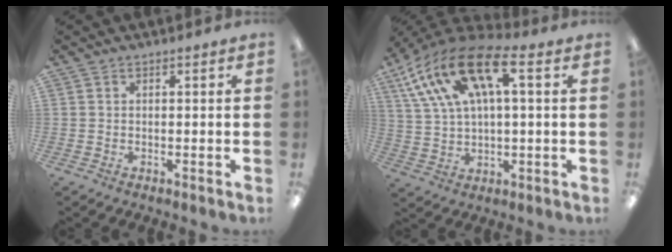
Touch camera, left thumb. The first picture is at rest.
{"total": 19.4, "force": [9.1, 8.4, 14.9], "torque": [-0.304, -0.026, 0.158]}